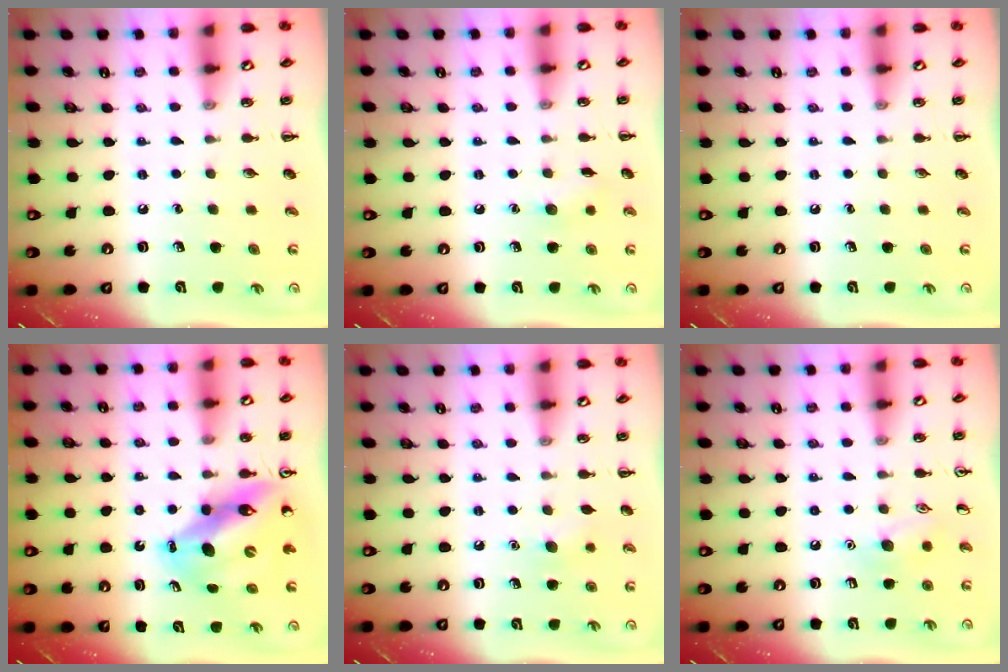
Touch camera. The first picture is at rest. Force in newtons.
{"total": 5.8, "press": 5.7, "slide": 1.1}
{"total": 0.0}
{"total": 12.3, "press": 11.7, "slide": 3.6}
{"total": 6.2, "press": 6.0, "slide": 1.5}
{"total": 7.7, "press": 7.6, "slide": 1.6}